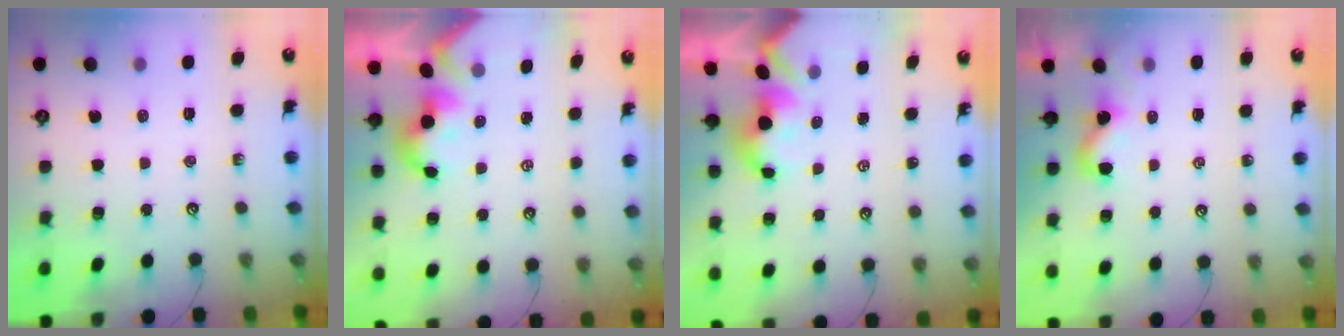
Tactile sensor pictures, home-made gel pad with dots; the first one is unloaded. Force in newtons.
{"total": 1.9, "press": 1.9, "slide": 0.4}
{"total": 2.7, "press": 2.7, "slide": 0.6}
{"total": 2.9, "press": 2.9, "slide": 0.4}